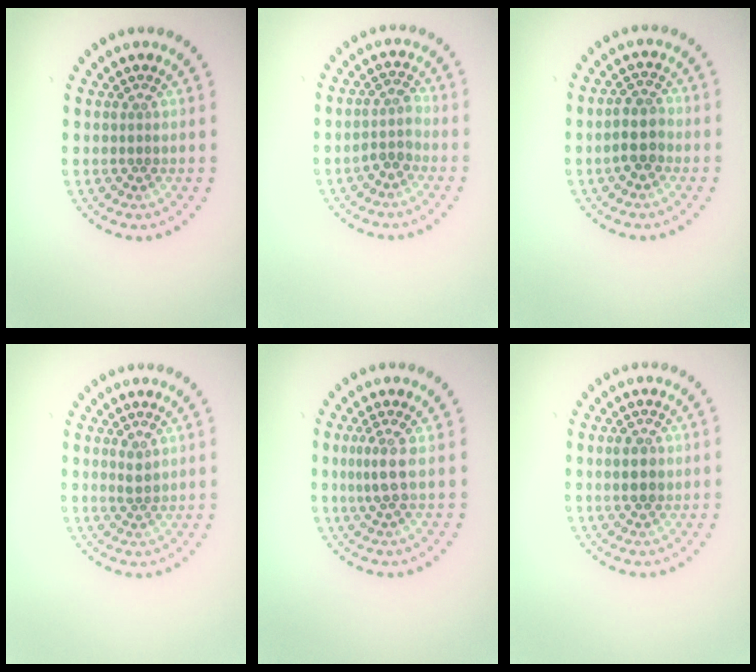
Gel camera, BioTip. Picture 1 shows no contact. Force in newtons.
{"total": 1.8, "press": 1.4, "slide": 1.1}
{"total": 2.7, "press": 2.5, "slide": 1.0}
{"total": 1.2, "press": 1.1, "slide": 0.5}
{"total": 1.9, "press": 1.4, "slide": 1.3}
{"total": 2.0, "press": 2.0, "slide": 0.2}